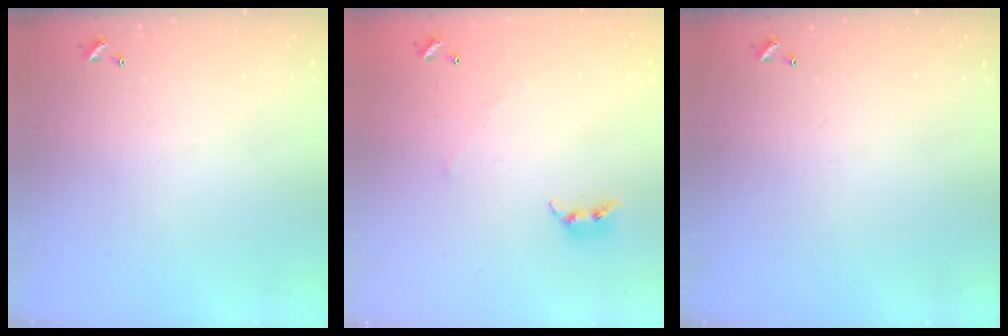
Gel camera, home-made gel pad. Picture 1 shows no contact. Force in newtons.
{"total": 4.8, "press": 4.8, "slide": 0.8}
{"total": 0.0}